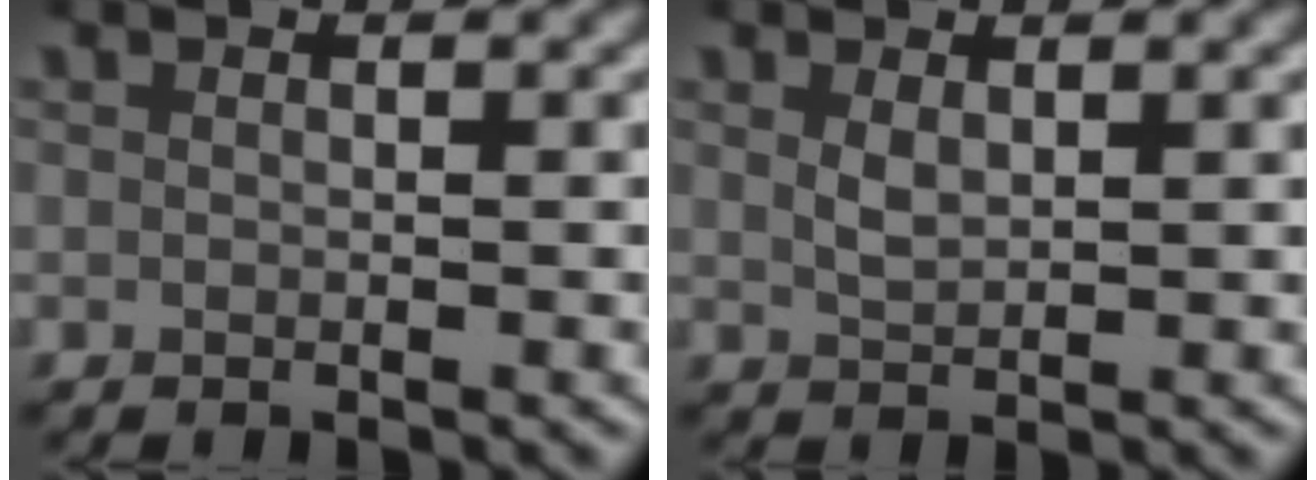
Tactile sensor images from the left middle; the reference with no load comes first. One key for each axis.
{"total": 1.3, "fx": 0.7, "fy": 0.6, "fz": 1.0, "tx": -0.023, "ty": -0.006, "tz": 0.021}